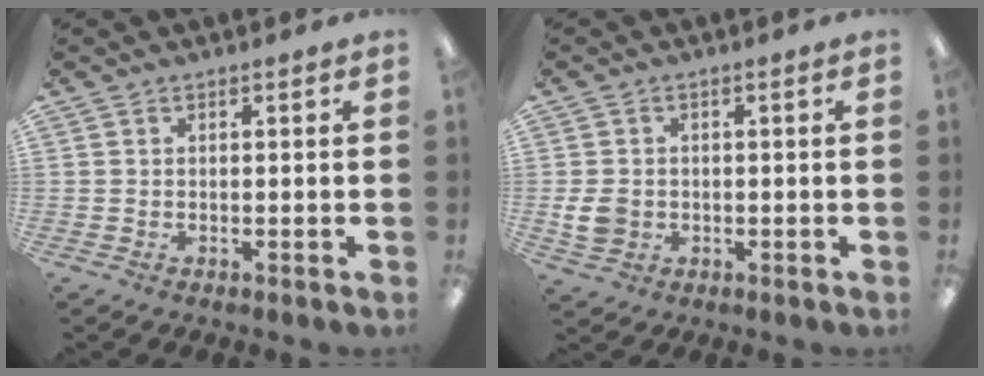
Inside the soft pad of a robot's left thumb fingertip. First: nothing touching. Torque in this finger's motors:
{"motor_torque": [-0.53, 0.75, 0.62, -0.20, 0.04]}